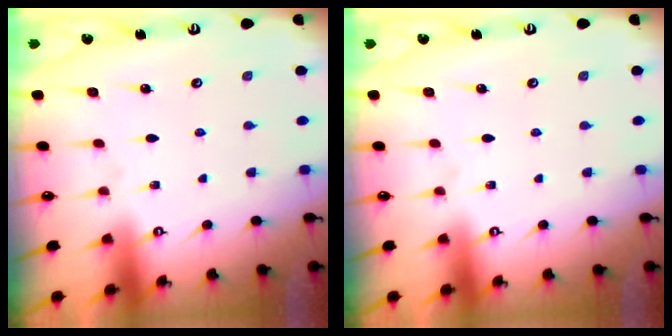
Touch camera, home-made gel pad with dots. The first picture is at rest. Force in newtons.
{"total": 0.0}